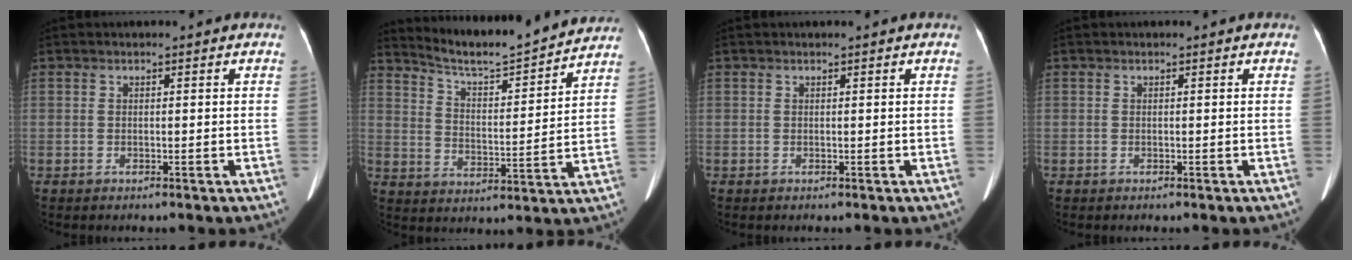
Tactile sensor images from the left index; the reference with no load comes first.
{"total": 13.3, "force": [12.9, 0.1, 3.3], "torque": [-0.062, 0.002, 0.195]}
{"total": 0.0}
{"total": 0.0}